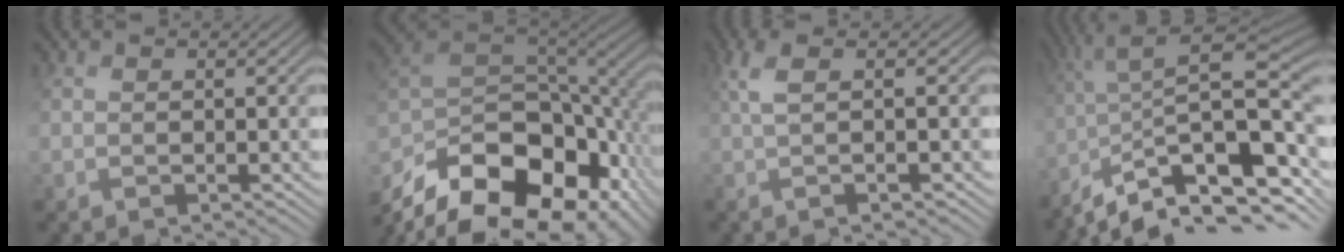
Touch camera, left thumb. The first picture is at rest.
{"total": 17.7, "force": [-9.4, 9.7, 11.3], "torque": [-0.280, -0.038, -0.145]}
{"total": 4.7, "force": [0.5, 1.0, 4.6], "torque": [-0.080, 0.015, -0.001]}
{"total": 15.5, "force": [-8.3, 4.3, 12.4], "torque": [-0.231, 0.002, -0.129]}